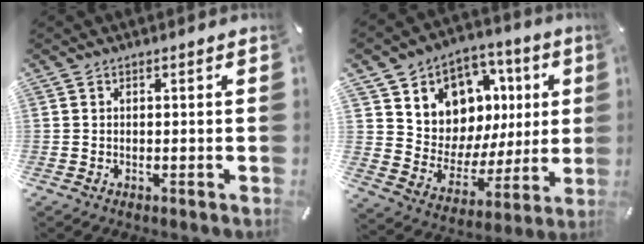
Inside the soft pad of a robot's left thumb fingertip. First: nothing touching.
{"total": 10.1, "force": [4.4, 8.9, 1.9], "torque": [-0.037, -0.059, 0.093]}